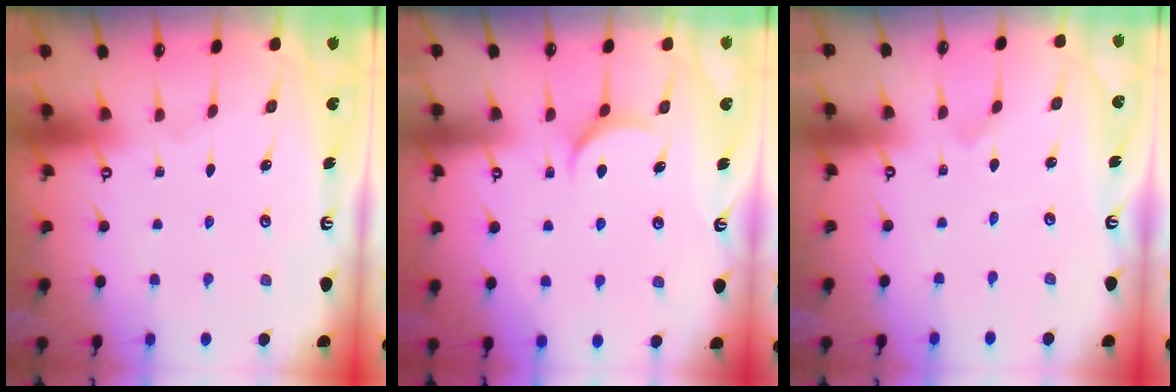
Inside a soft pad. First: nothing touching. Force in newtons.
{"total": 6.7, "press": 6.7, "slide": 0.4}
{"total": 0.0}